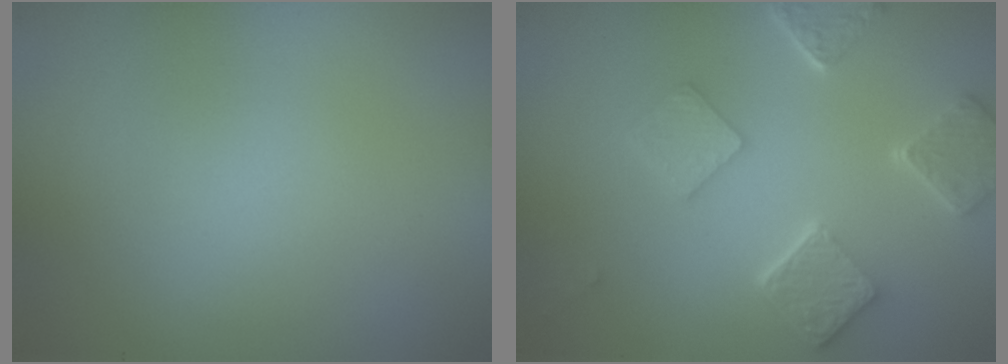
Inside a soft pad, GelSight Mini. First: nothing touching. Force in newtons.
{"total": 5.1, "press": 4.0, "slide": 3.2}